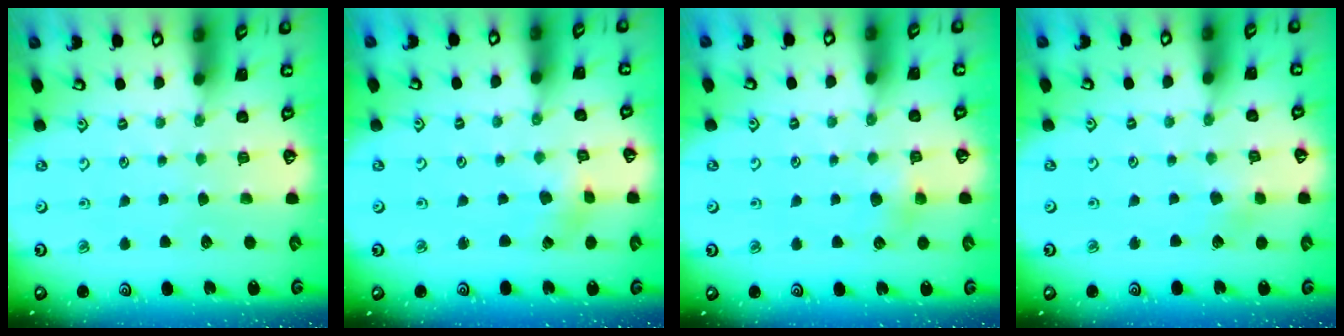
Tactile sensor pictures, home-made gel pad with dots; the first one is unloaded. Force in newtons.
{"total": 1.0, "press": 1.0, "slide": 0.1}
{"total": 4.2, "press": 4.2, "slide": 0.5}
{"total": 2.9, "press": 2.9, "slide": 0.4}